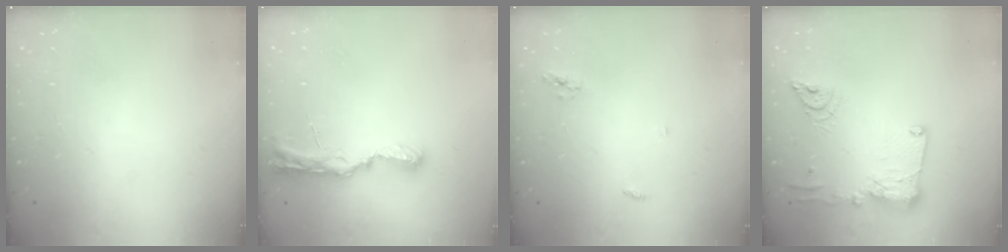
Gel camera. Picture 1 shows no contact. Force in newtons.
{"total": 8.9, "press": 8.9, "slide": 1.3}
{"total": 3.8, "press": 3.8, "slide": 0.1}
{"total": 15.6, "press": 15.5, "slide": 1.8}